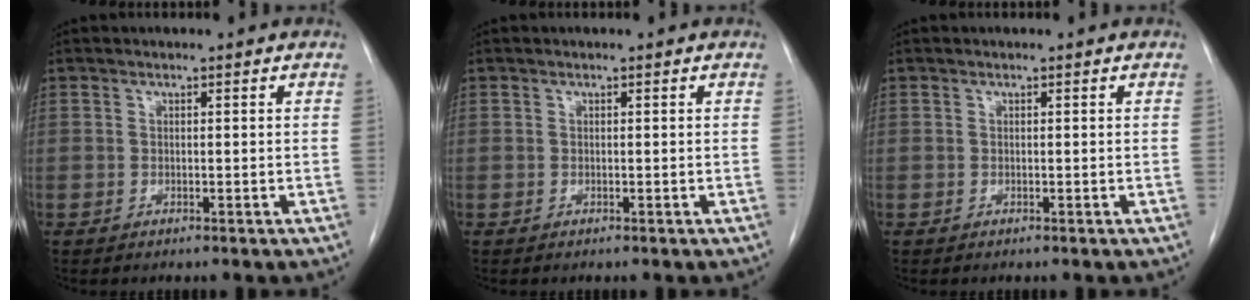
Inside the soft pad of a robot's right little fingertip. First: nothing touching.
{"total": 0.0}
{"total": 0.0}